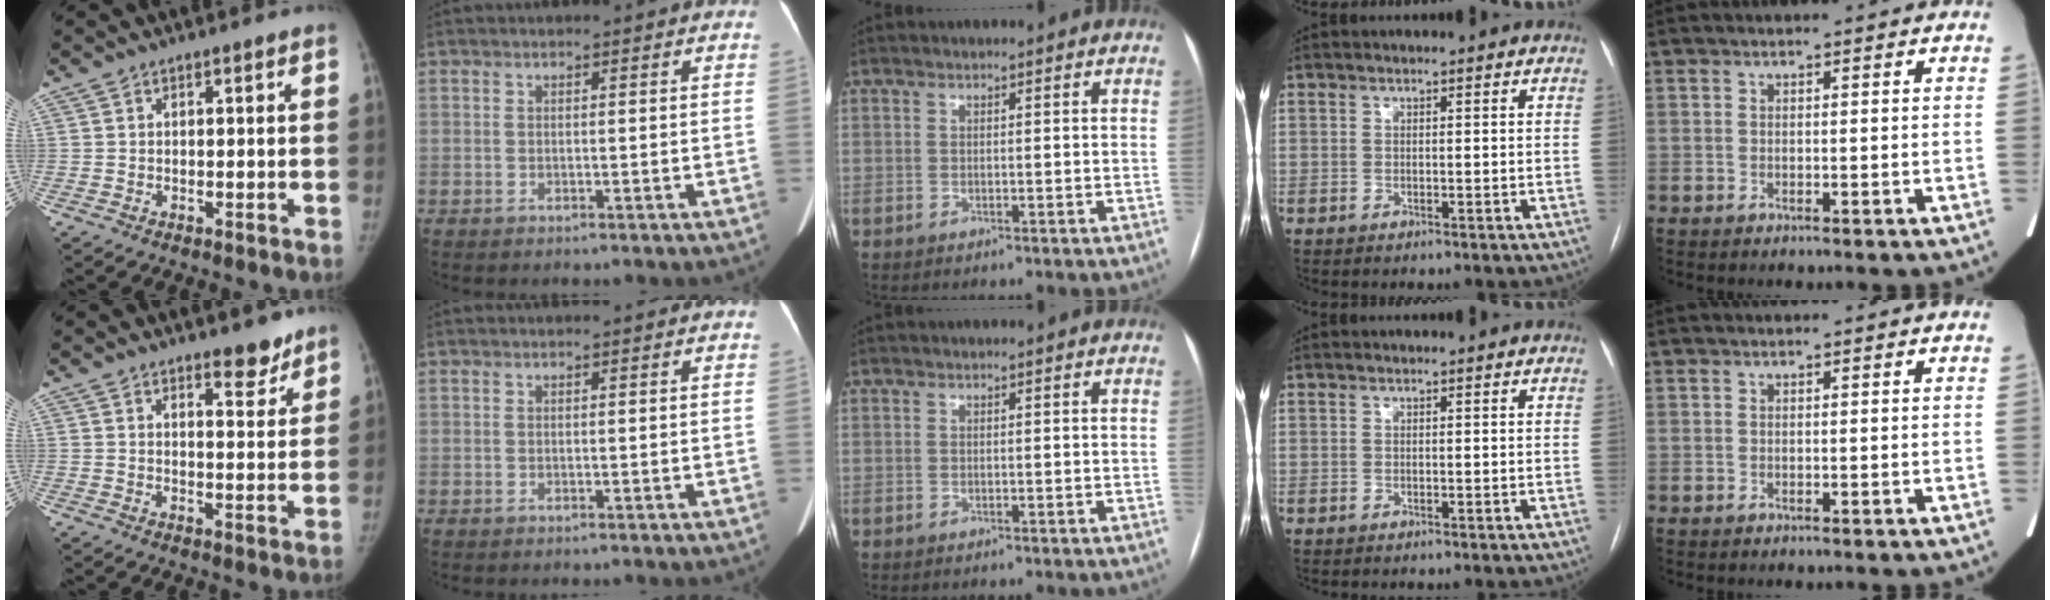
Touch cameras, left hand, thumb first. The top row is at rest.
{"thumb": {"total": 5.0, "force": [4.0, 1.8, 2.5], "torque": [-0.013, -0.030, 0.055]}}